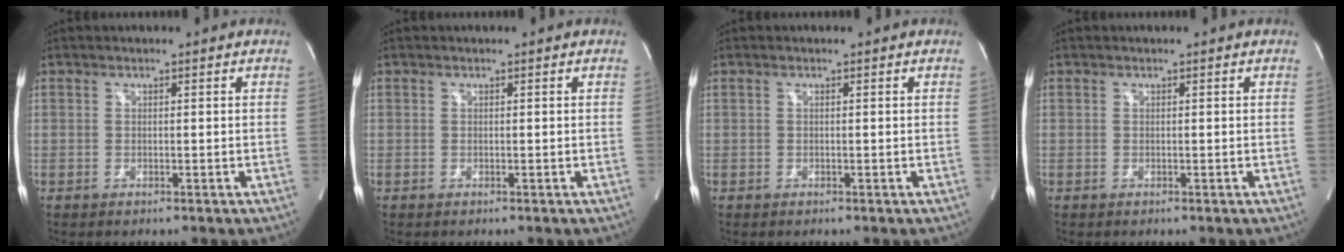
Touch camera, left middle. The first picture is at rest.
{"total": 0.0}
{"total": 0.0}
{"total": 0.0}